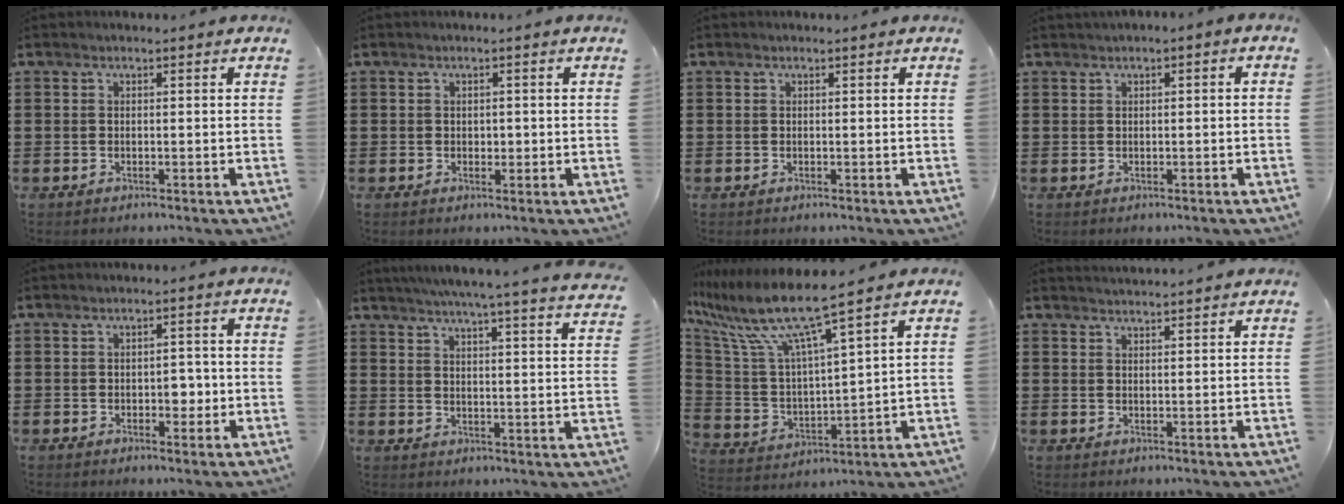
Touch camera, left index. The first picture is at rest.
{"total": 0.9, "force": [0.2, 0.7, 0.6], "torque": [-0.013, 0.005, 0.004]}
{"total": 0.0}
{"total": 0.7, "force": [-0.3, 0.3, 0.6], "torque": [-0.011, -0.003, -0.005]}
{"total": 3.1, "force": [-0.4, 1.9, 2.4], "torque": [-0.033, -0.003, -0.014]}
{"total": 5.5, "force": [5.0, -0.7, 2.3], "torque": [-0.064, -0.035, 0.084]}
{"total": 10.2, "force": [7.9, 0.5, 6.4], "torque": [-0.158, -0.054, 0.130]}
{"total": 1.8, "force": [1.8, -0.3, 0.1], "torque": [-0.006, -0.004, 0.035]}